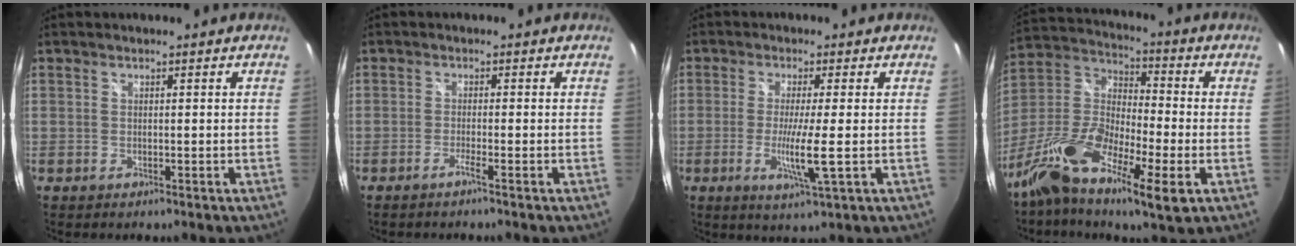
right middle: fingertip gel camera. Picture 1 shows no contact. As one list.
[{"total": 1.8, "force": [-1.3, -0.7, 1.1], "torque": [-0.022, -0.001, -0.026]}, {"total": 6.5, "force": [-1.3, -0.7, 6.3], "torque": [-0.124, -0.015, -0.027]}, {"total": 17.6, "force": [-8.7, 5.2, 14.4], "torque": [-0.299, -0.029, -0.181]}]